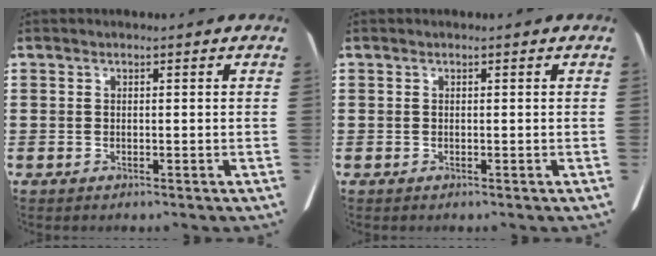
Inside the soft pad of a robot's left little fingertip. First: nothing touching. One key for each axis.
{"total": 0.0}